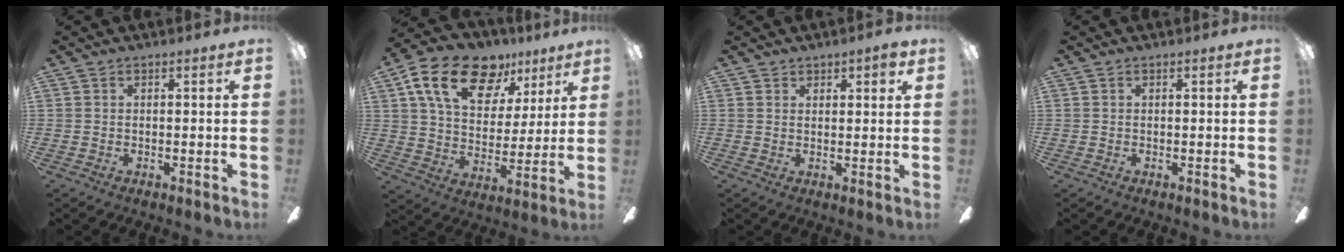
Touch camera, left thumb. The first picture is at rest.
{"total": 19.7, "force": [11.1, 11.8, 11.3], "torque": [-0.187, -0.043, 0.198]}
{"total": 2.2, "force": [1.9, 0.9, 0.9], "torque": [-0.010, -0.003, 0.032]}
{"total": 0.0}